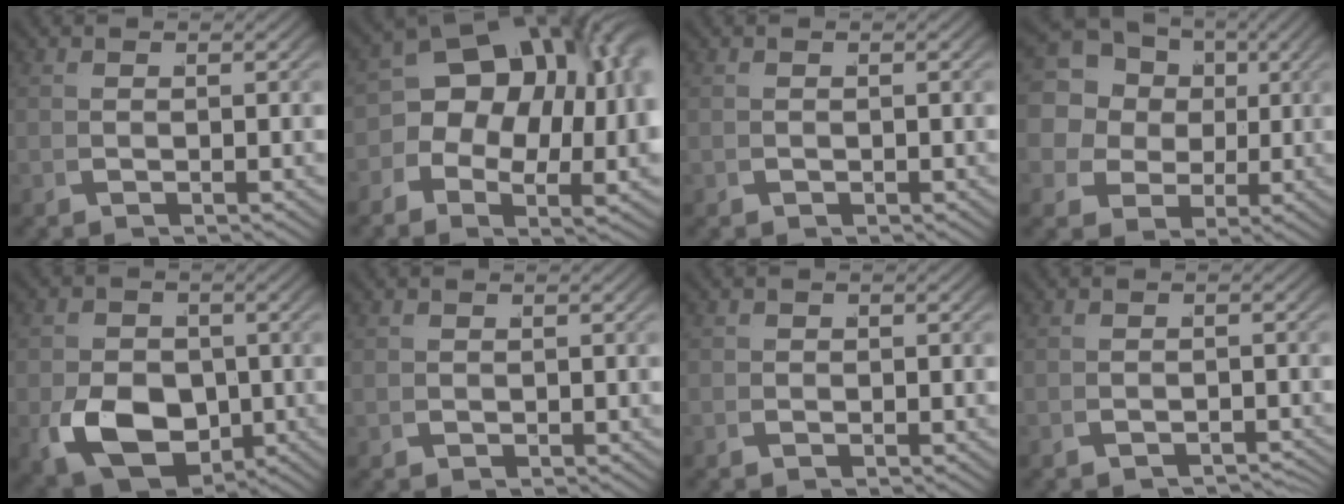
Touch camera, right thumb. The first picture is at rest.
{"total": 14.9, "force": [1.5, 10.0, 10.9], "torque": [-0.152, 0.004, 0.012]}
{"total": 0.5, "force": [-0.3, 0.4, 0.1], "torque": [-0.002, -0.004, -0.003]}
{"total": 12.4, "force": [3.4, 10.1, 6.4], "torque": [-0.144, -0.011, 0.044]}
{"total": 9.8, "force": [-2.2, 6.9, 6.6], "torque": [-0.125, -0.033, -0.024]}
{"total": 1.0, "force": [-0.2, 0.9, 0.4], "torque": [-0.008, -0.006, 0.000]}
{"total": 0.7, "force": [-0.3, 0.7, 0.2], "torque": [-0.003, 0.000, -0.008]}
{"total": 2.5, "force": [-2.4, 0.3, 0.1], "torque": [0.011, 0.000, -0.043]}